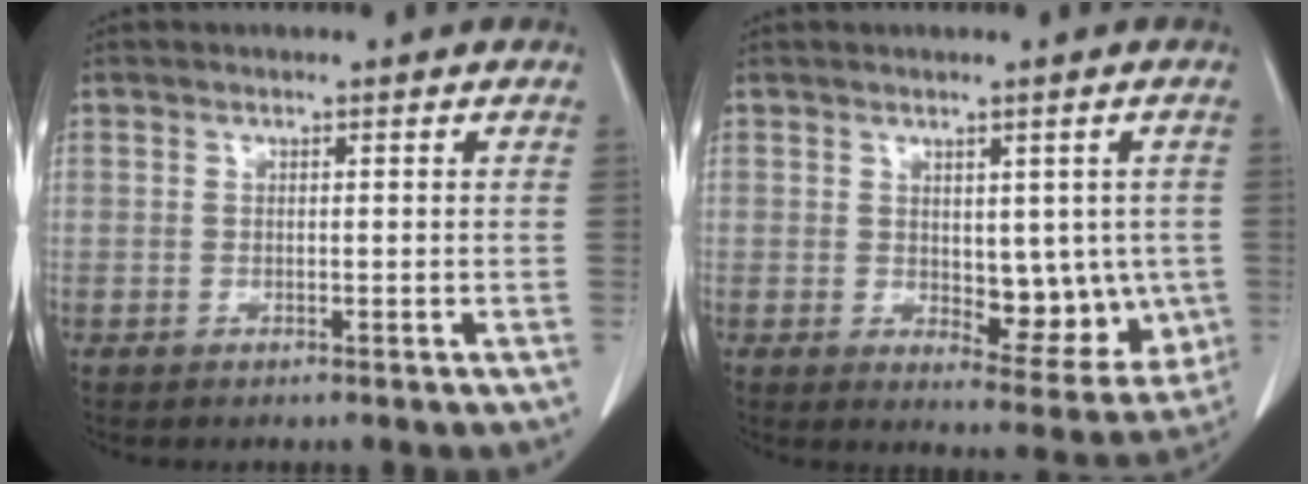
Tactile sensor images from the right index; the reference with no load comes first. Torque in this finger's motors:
{"motor_torque": [0.20, 0.00, 0.12, 0.04]}